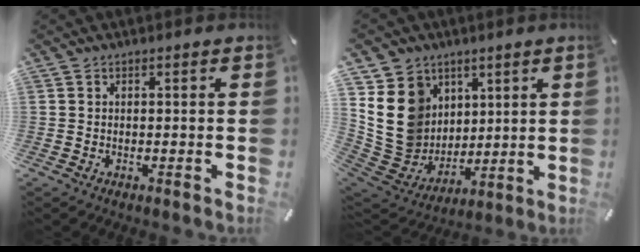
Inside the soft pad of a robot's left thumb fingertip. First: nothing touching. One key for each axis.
{"total": 16.3, "fx": 4.1, "fy": 14.5, "fz": 6.3, "tx": -0.136, "ty": -0.025, "tz": 0.088}